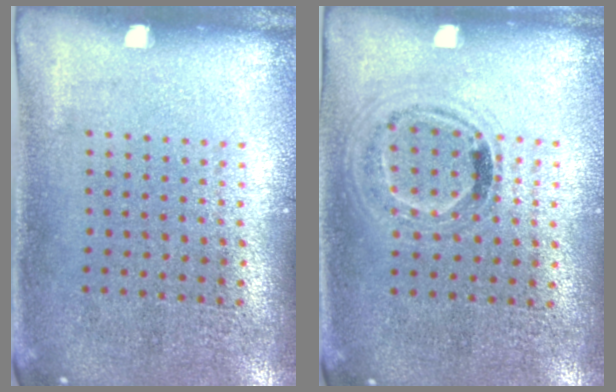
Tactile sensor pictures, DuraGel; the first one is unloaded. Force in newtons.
{"total": 0.9, "press": 0.9, "slide": 0.3}